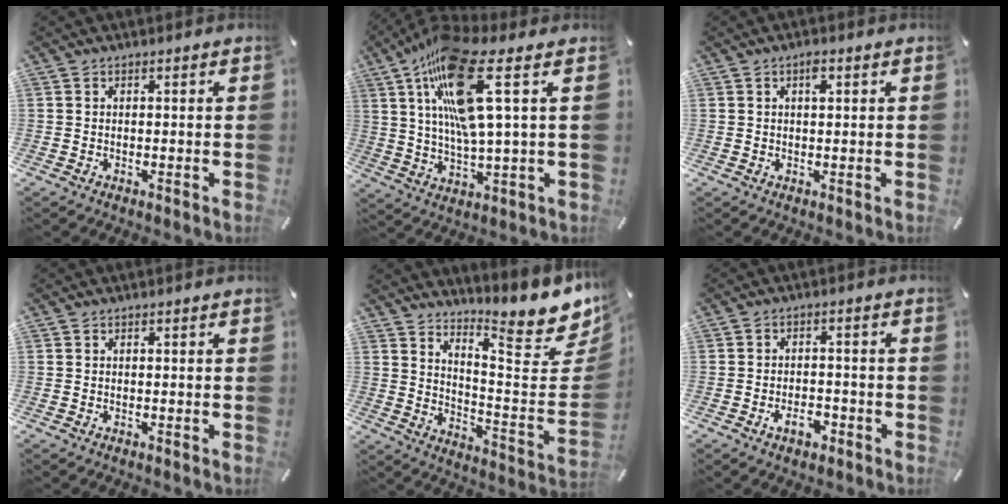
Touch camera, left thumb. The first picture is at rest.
{"total": 18.5, "force": [6.9, 4.1, 16.7], "torque": [-0.342, -0.016, 0.103]}
{"total": 2.0, "force": [0.7, 0.7, 1.8], "torque": [-0.037, 0.005, 0.010]}
{"total": 0.0}
{"total": 16.6, "force": [13.8, 3.8, 8.3], "torque": [-0.106, -0.142, 0.226]}
{"total": 4.7, "force": [-2.6, 2.8, 2.8], "torque": [-0.050, 0.011, -0.045]}